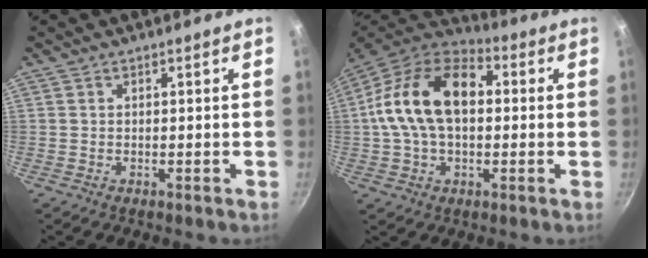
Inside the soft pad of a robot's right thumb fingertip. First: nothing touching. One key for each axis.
{"total": 19.2, "fx": 1.8, "fy": 12.1, "fz": 14.8, "tx": -0.242, "ty": 0.034, "tz": 0.012}